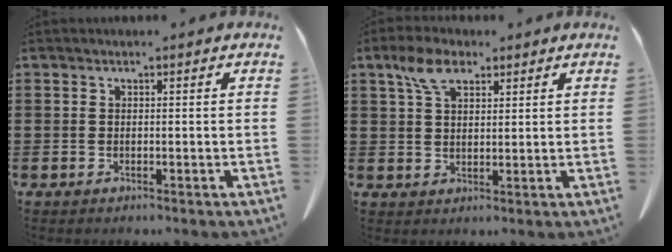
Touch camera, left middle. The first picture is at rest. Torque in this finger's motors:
{"motor_torque": [1.76, 0.38, 0.46, 0.10]}